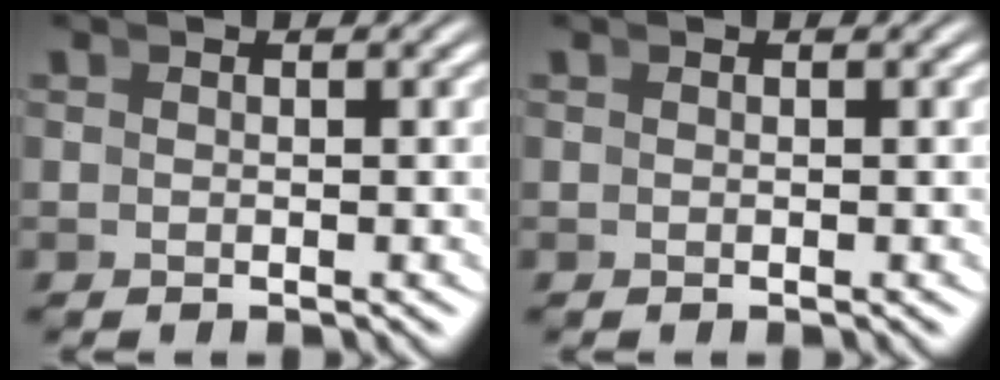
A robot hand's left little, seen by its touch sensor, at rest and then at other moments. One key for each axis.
{"total": 0.0}